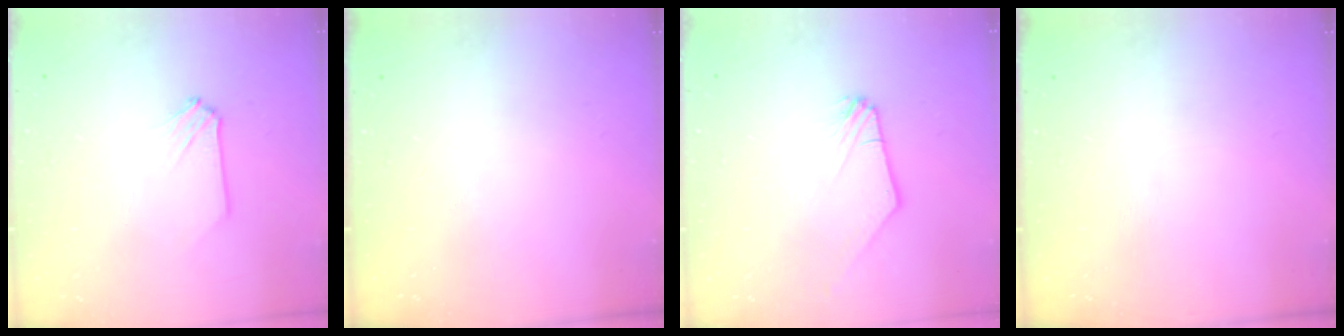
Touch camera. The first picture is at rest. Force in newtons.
{"total": 0.0}
{"total": 0.6, "press": 0.6, "slide": 0.1}
{"total": 0.0}